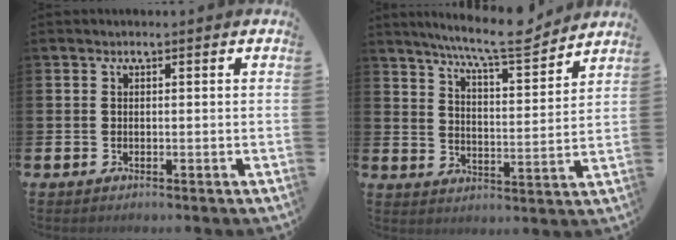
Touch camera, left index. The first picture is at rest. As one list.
[{"total": 9.2, "force": [8.3, 0.5, 3.9], "torque": [-0.087, -0.049, 0.144]}]